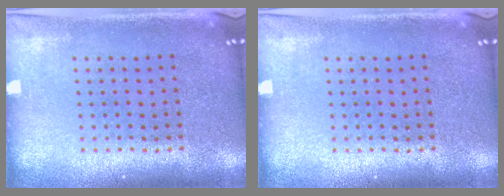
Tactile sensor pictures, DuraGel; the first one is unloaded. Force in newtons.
{"total": 0.0}